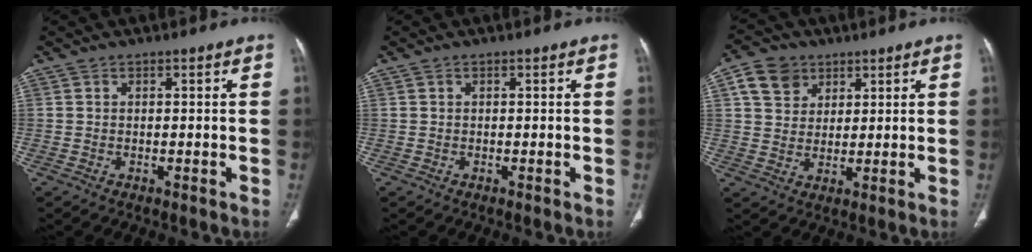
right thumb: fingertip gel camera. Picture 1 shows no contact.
{"total": 0.0}
{"total": 7.5, "force": [3.5, 5.9, 2.9], "torque": [-0.028, -0.008, 0.067]}